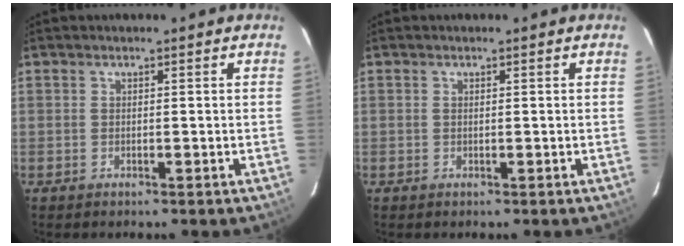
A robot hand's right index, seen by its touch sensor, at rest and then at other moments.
{"total": 0.0}